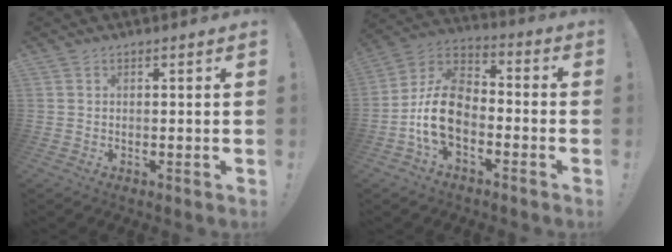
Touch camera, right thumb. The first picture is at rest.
{"total": 14.5, "force": [-4.8, 9.4, 9.8], "torque": [-0.181, 0.030, -0.078]}